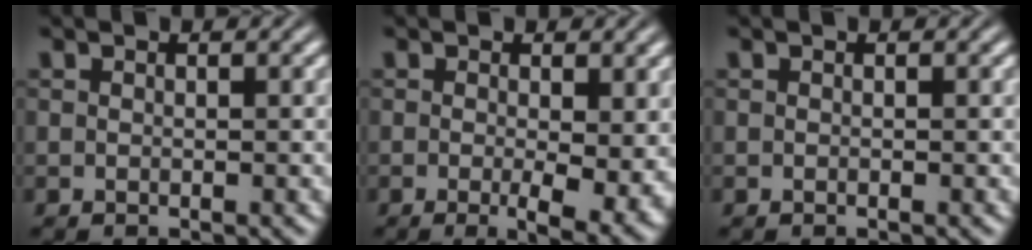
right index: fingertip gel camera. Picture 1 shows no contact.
{"total": 4.6, "force": [-1.3, 1.2, 4.2], "torque": [-0.060, -0.024, -0.013]}
{"total": 0.0}